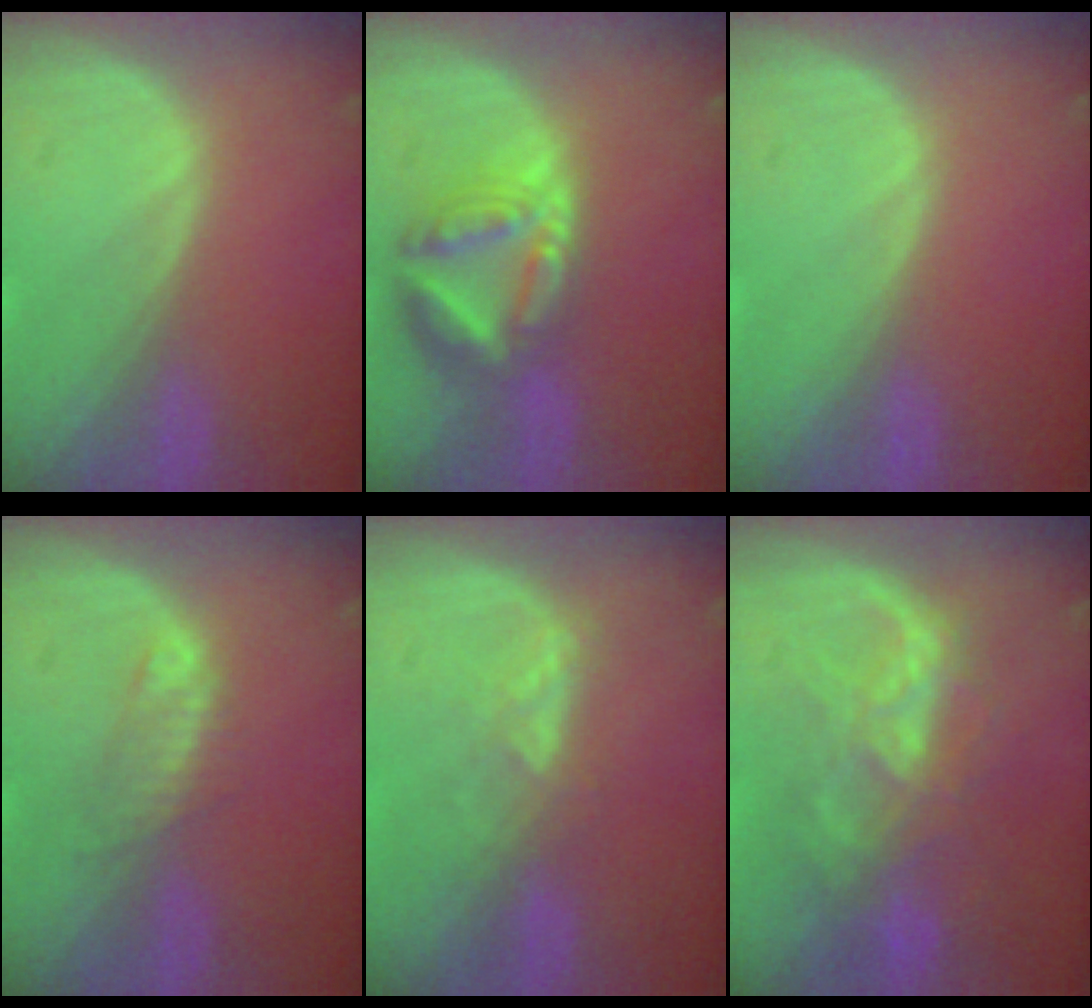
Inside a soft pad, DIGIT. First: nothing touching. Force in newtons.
{"total": 8.2, "press": 7.1, "slide": 4.0}
{"total": 0.0}
{"total": 2.5, "press": 2.4, "slide": 0.3}
{"total": 2.9, "press": 2.8, "slide": 0.7}
{"total": 8.8, "press": 7.5, "slide": 4.7}